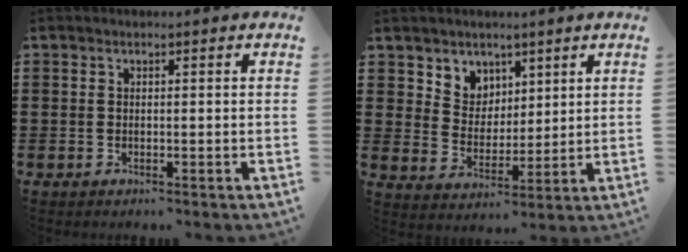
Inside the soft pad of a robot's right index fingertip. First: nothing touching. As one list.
[{"total": 5.5, "force": [3.7, 4.1, -0.5], "torque": [-0.023, -0.008, 0.069]}]